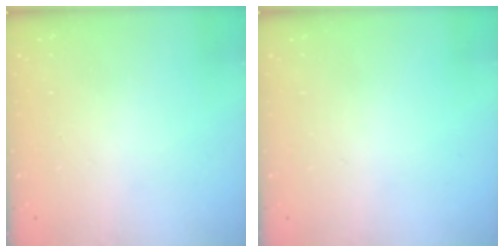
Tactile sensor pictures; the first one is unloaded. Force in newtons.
{"total": 0.0}